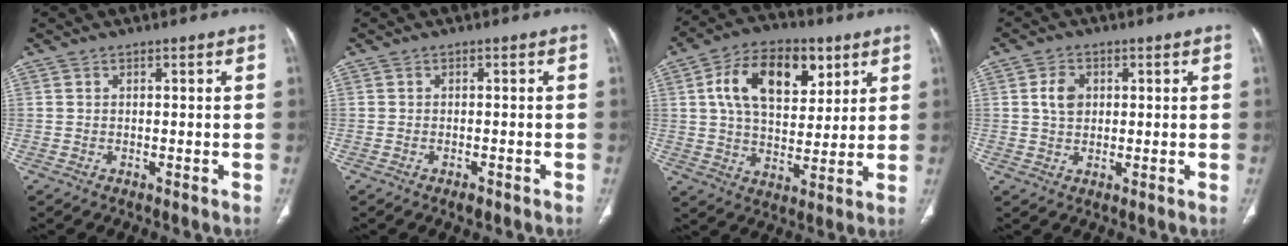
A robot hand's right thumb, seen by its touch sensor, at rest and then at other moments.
{"total": 1.4, "force": [-1.0, 0.6, 0.8], "torque": [-0.015, 0.003, -0.014]}
{"total": 16.6, "force": [6.2, 10.0, 11.8], "torque": [-0.164, -0.010, 0.103]}
{"total": 4.2, "force": [0.8, 3.1, 2.6], "torque": [-0.040, 0.000, 0.014]}